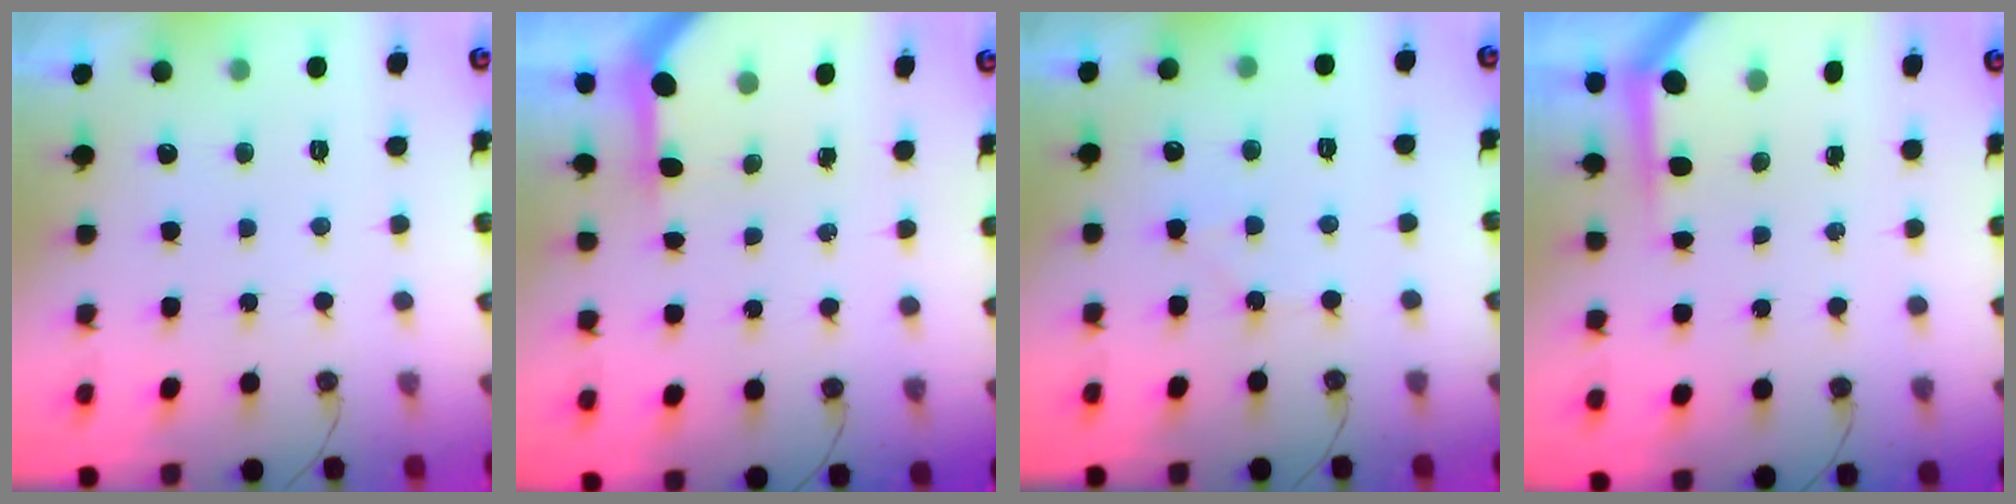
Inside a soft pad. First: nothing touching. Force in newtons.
{"total": 3.4, "press": 3.4, "slide": 0.3}
{"total": 5.3, "press": 5.2, "slide": 0.9}
{"total": 3.6, "press": 3.6, "slide": 0.4}